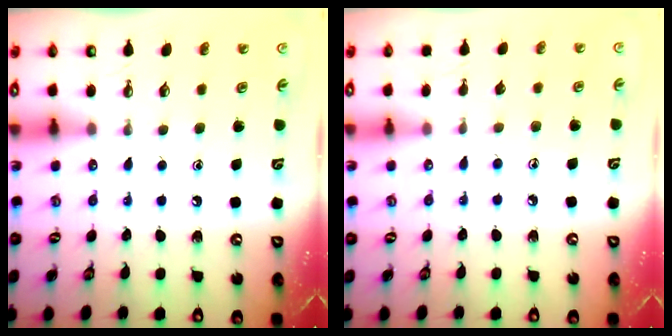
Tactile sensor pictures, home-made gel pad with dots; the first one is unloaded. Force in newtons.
{"total": 5.3, "press": 5.3, "slide": 0.5}